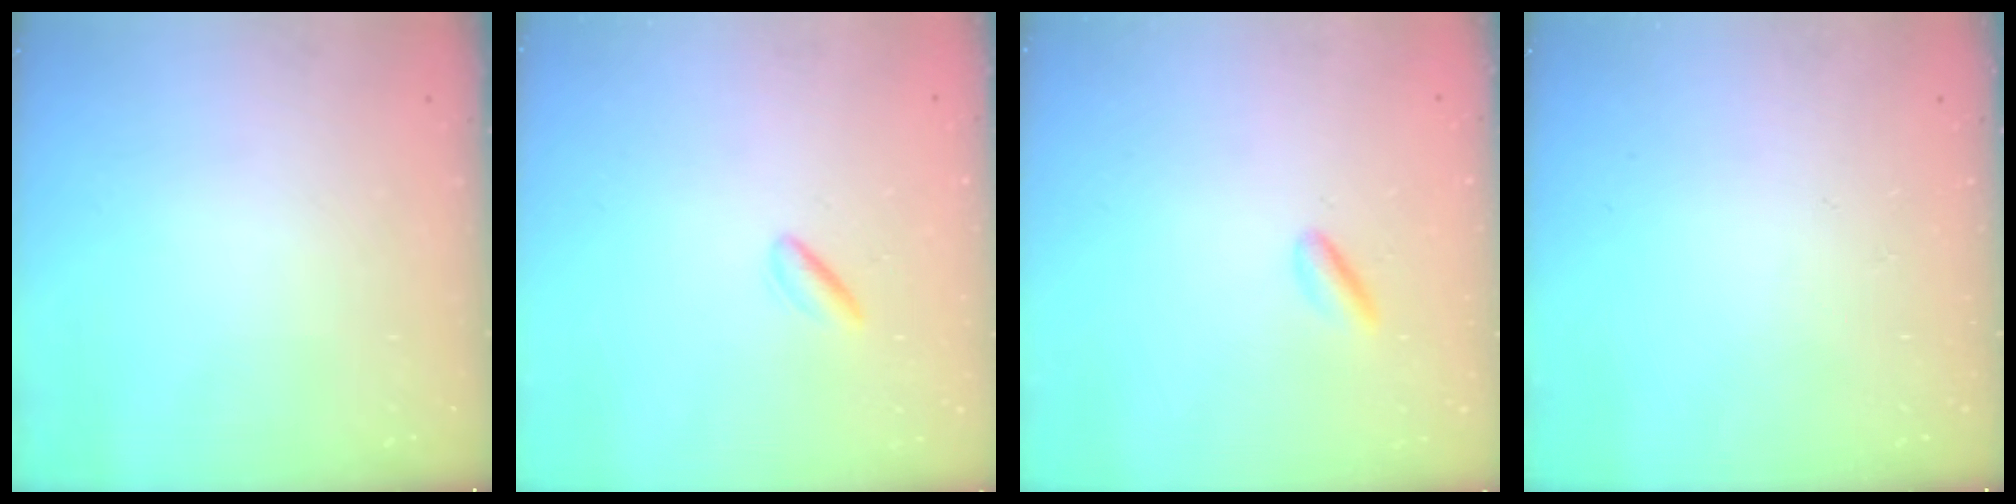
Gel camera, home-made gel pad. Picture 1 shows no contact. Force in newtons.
{"total": 1.3, "press": 1.0, "slide": 0.8}
{"total": 2.2, "press": 2.2, "slide": 0.3}
{"total": 0.0}